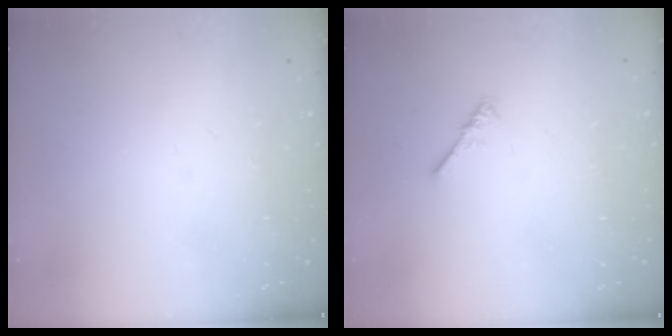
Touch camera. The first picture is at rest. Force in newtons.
{"total": 0.9, "press": 0.9, "slide": 0.3}